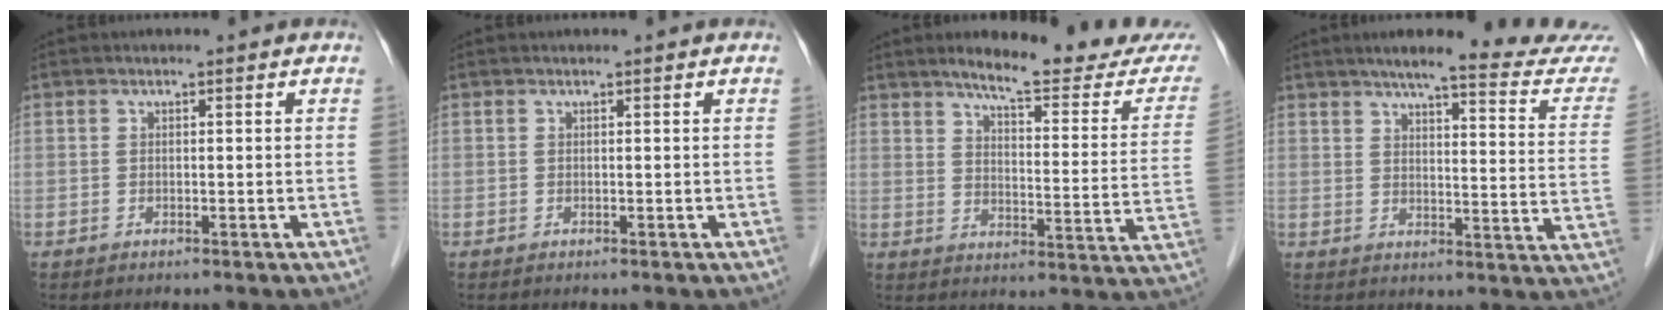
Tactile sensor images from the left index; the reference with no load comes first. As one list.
[{"total": 0.0}, {"total": 18.0, "force": [16.1, 1.9, 7.8], "torque": [-0.092, -0.050, 0.194]}, {"total": 19.4, "force": [17.8, 0.2, 7.9], "torque": [-0.098, -0.062, 0.204]}]